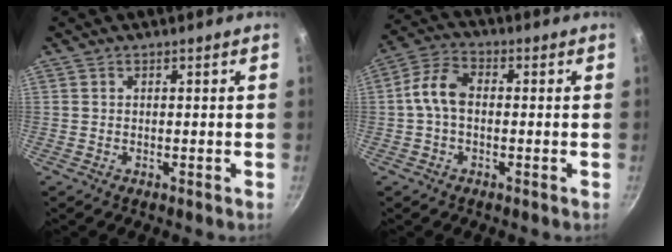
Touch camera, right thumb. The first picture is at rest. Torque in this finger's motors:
{"motor_torque": [2.50, 2.51, 1.57, -1.20, 0.31]}